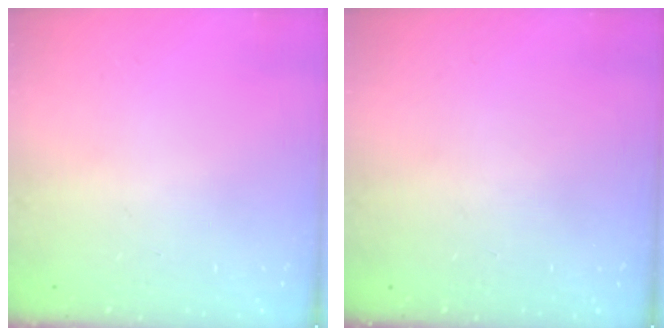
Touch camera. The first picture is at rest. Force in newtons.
{"total": 0.0}